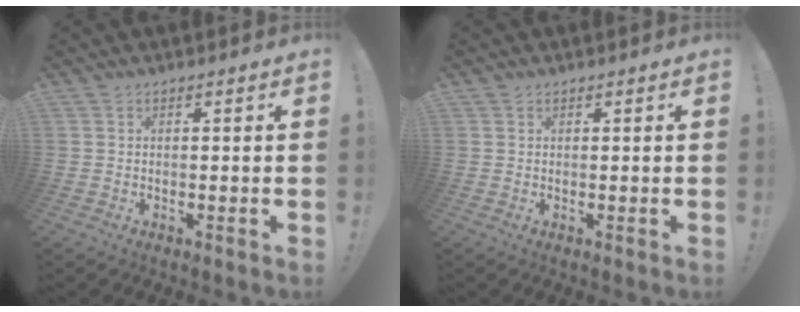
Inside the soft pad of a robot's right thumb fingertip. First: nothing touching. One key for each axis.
{"total": 0.6, "fx": 0.4, "fy": 0.4, "fz": 0.0, "tx": 0.004, "ty": -0.002, "tz": 0.007}